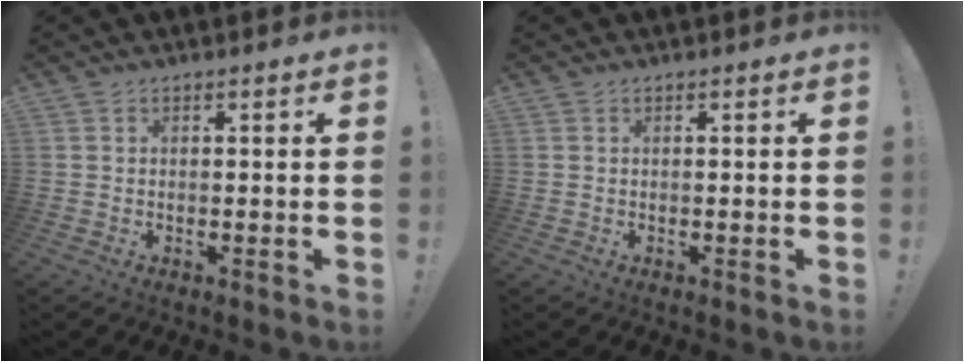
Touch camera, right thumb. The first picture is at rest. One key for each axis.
{"total": 0.0}